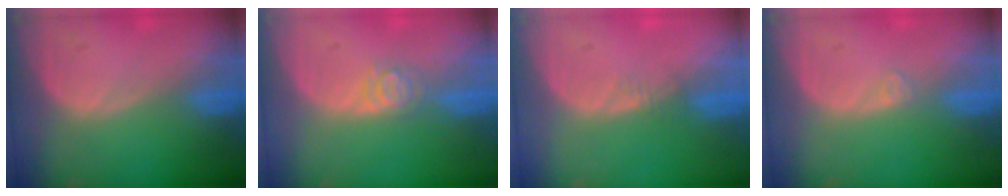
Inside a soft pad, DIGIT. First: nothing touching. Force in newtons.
{"total": 2.9, "press": 2.9, "slide": 0.3}
{"total": 1.3, "press": 1.2, "slide": 0.2}
{"total": 0.9, "press": 0.8, "slide": 0.2}